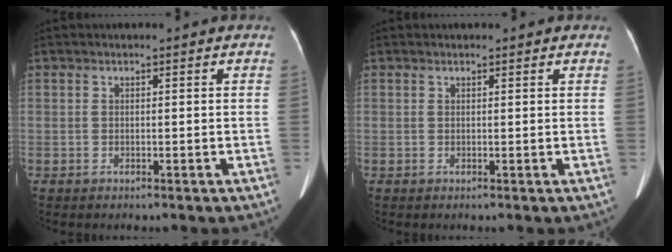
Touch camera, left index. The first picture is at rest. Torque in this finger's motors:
{"motor_torque": [0.09, 0.01, -0.07, -0.01]}